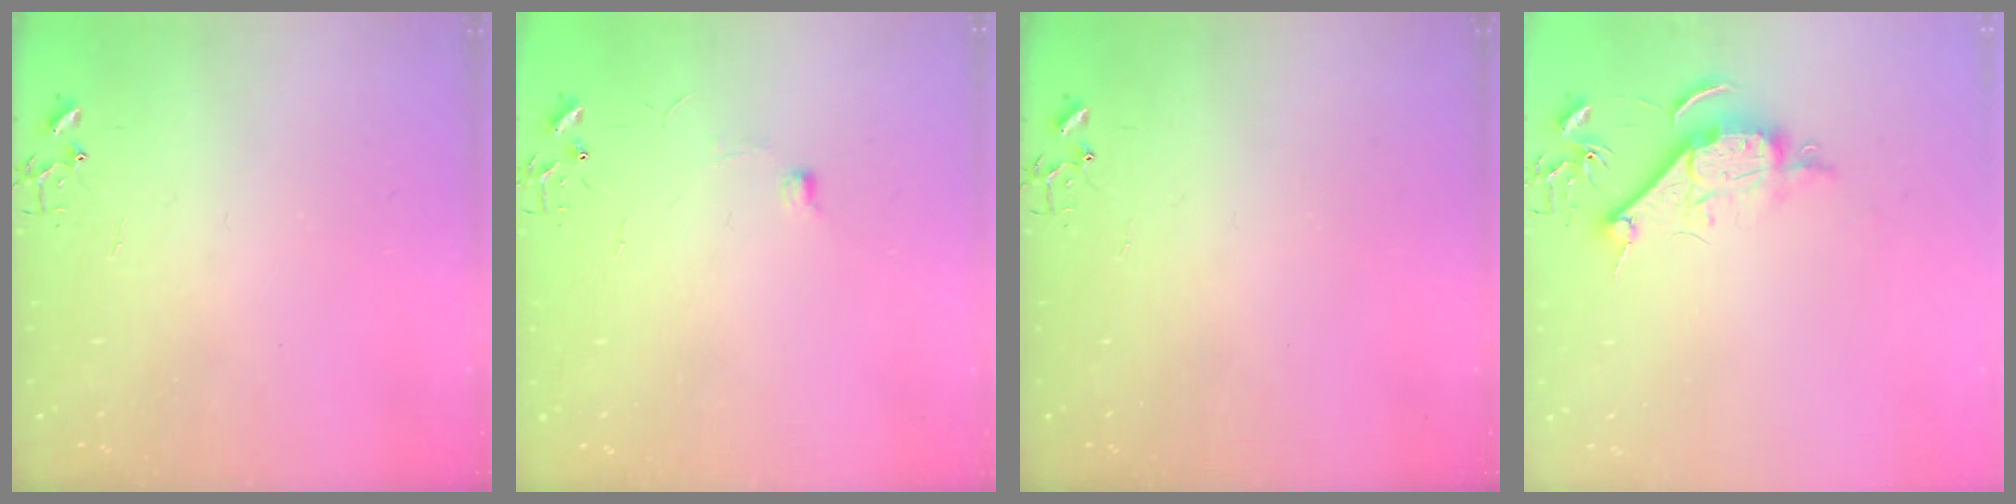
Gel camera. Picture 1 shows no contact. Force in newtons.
{"total": 4.4, "press": 4.3, "slide": 0.6}
{"total": 0.0}
{"total": 9.5, "press": 9.5, "slide": 0.9}